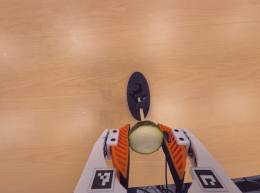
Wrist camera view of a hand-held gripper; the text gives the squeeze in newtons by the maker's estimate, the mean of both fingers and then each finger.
{"total": 9.6, "left": 8.5, "right": 10.6}